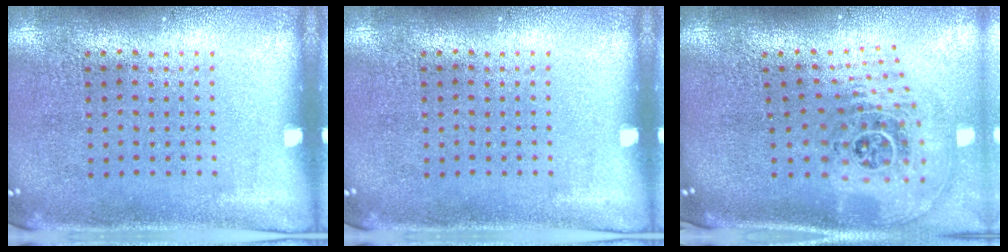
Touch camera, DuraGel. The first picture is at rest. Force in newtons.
{"total": 0.0}
{"total": 2.7, "press": 1.8, "slide": 2.0}